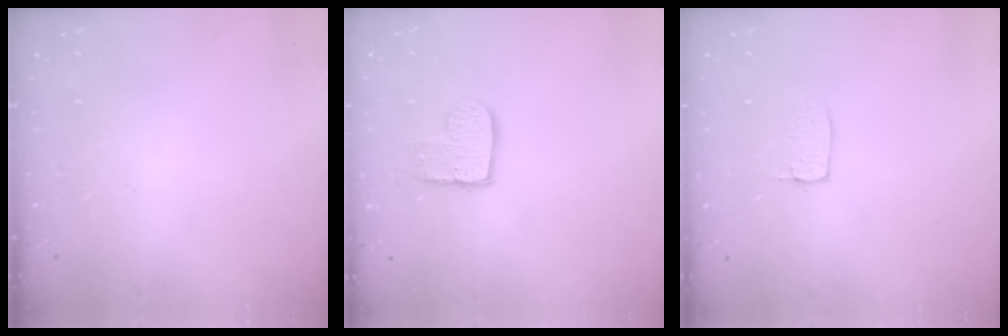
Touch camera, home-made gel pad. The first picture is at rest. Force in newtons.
{"total": 9.0, "press": 9.0, "slide": 0.7}
{"total": 3.4, "press": 3.4, "slide": 0.1}